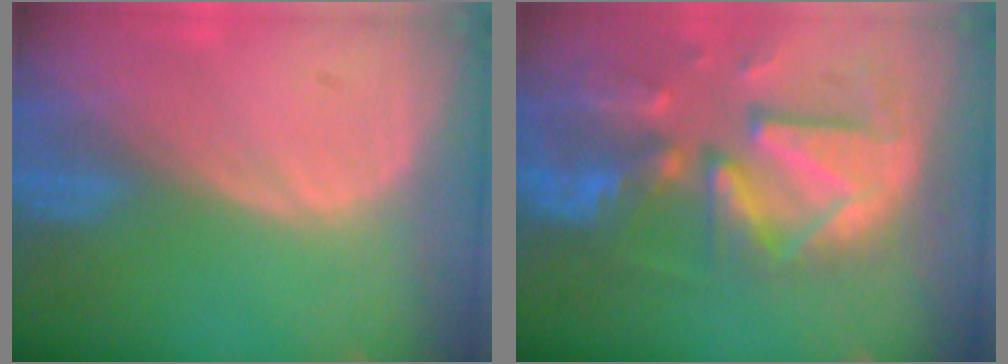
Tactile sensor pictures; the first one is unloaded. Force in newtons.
{"total": 12.7, "press": 11.1, "slide": 6.2}